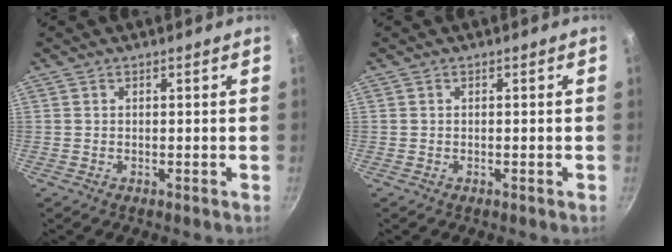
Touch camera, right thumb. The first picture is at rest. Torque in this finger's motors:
{"motor_torque": [0.01, 0.05, 0.27, -0.03, 0.01]}